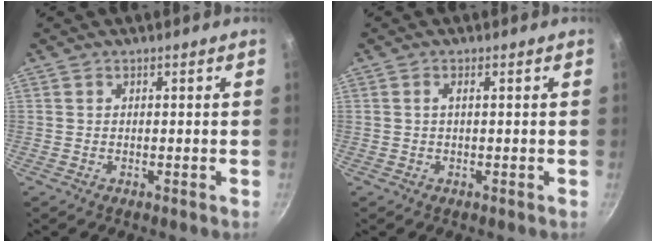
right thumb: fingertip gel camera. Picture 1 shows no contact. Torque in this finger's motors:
{"motor_torque": [-0.67, -0.02, -0.21, 0.39, 0.07]}